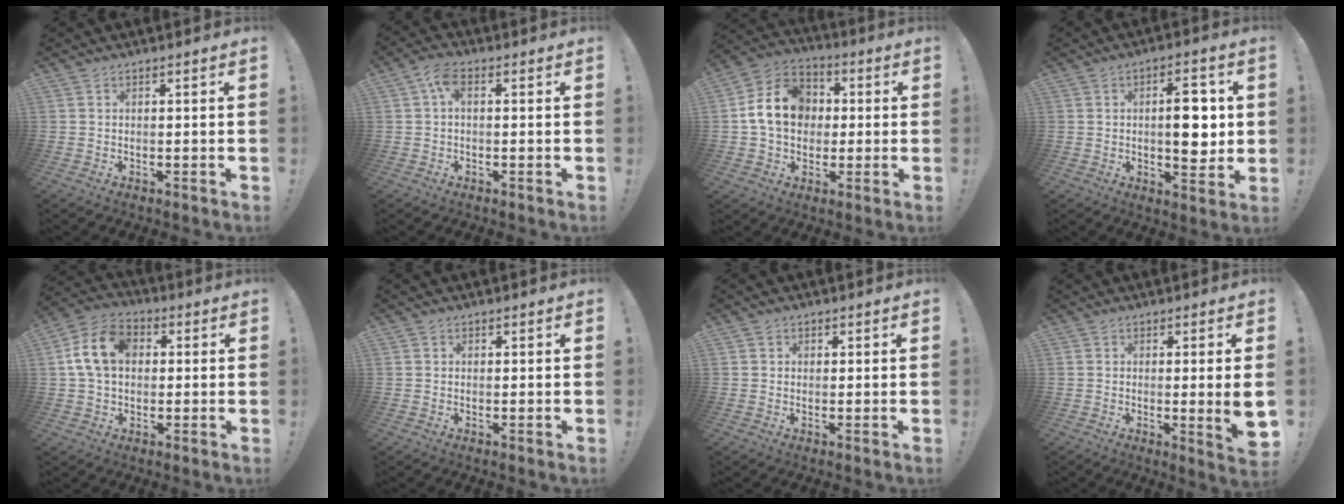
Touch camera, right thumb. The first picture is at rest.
{"total": 4.6, "force": [0.7, 2.3, 3.9], "torque": [-0.067, 0.006, 0.012]}
{"total": 15.5, "force": [1.4, 12.5, 9.0], "torque": [-0.143, 0.015, 0.035]}
{"total": 10.0, "force": [0.8, 4.9, 8.7], "torque": [-0.105, 0.002, 0.006]}
{"total": 13.6, "force": [2.7, 9.9, 8.9], "torque": [-0.151, 0.009, 0.052]}
{"total": 0.6, "force": [0.4, 0.4, 0.0], "torque": [0.007, -0.003, 0.006]}
{"total": 1.2, "force": [0.6, 1.1, 0.3], "torque": [0.003, -0.002, 0.009]}
{"total": 7.0, "force": [-0.3, 0.2, 7.0], "torque": [-0.086, -0.018, -0.003]}